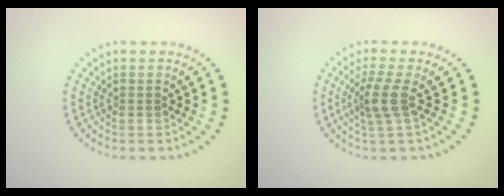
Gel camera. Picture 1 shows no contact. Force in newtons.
{"total": 2.8, "press": 2.1, "slide": 1.8}